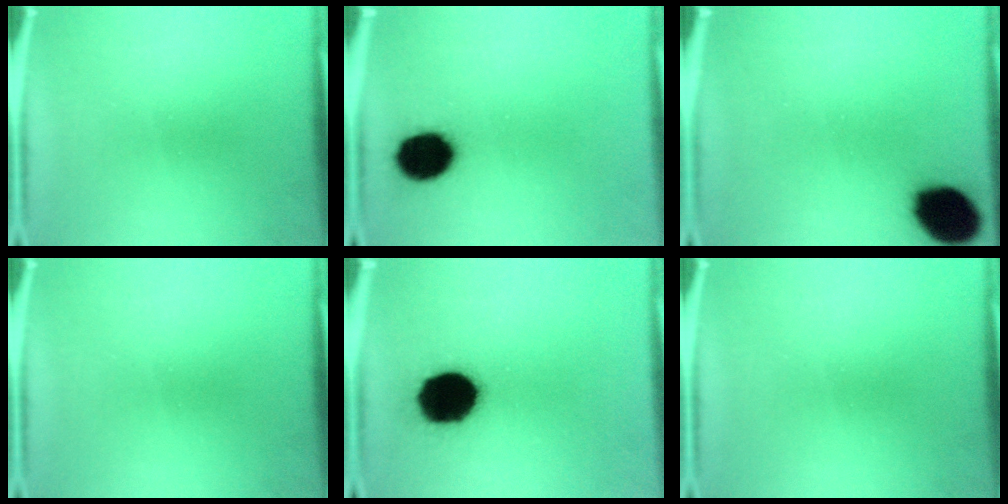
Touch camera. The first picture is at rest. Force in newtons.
{"total": 11.5}
{"total": 13.3}
{"total": 0.0}
{"total": 17.9}
{"total": 0.0}